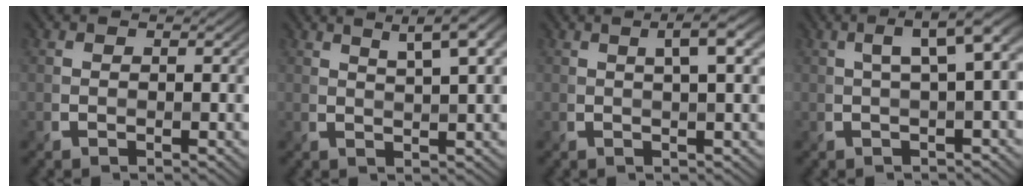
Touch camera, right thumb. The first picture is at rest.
{"total": 6.6, "force": [3.6, 1.4, 5.3], "torque": [-0.083, 0.016, 0.058]}
{"total": 4.0, "force": [1.4, 0.6, 3.7], "torque": [-0.058, 0.007, 0.024]}
{"total": 5.7, "force": [1.0, 1.4, 5.4], "torque": [-0.071, 0.024, 0.014]}